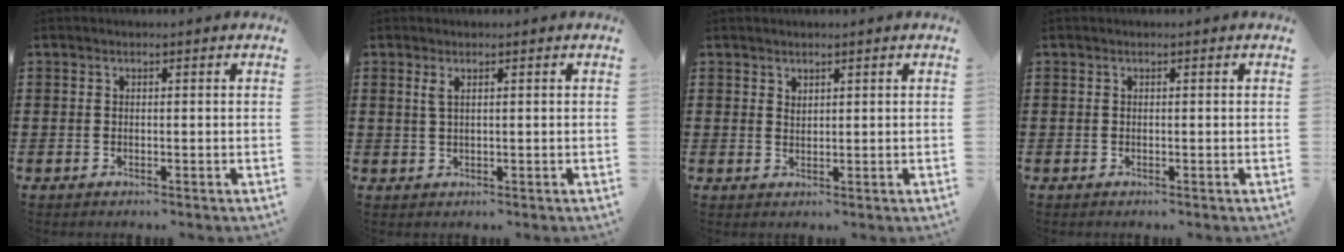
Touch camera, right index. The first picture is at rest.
{"total": 1.3, "force": [0.5, 0.3, 1.1], "torque": [-0.024, 0.002, 0.008]}
{"total": 1.3, "force": [1.2, 0.4, 0.1], "torque": [-0.003, 0.001, 0.023]}
{"total": 0.0}